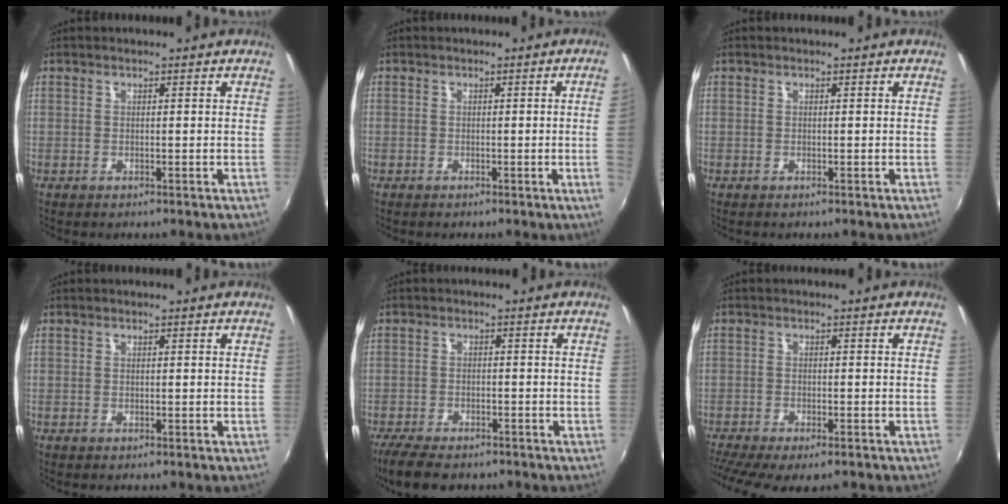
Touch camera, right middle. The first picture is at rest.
{"total": 2.3, "force": [-0.1, -1.3, 1.9], "torque": [-0.029, -0.011, 0.003]}
{"total": 0.0}
{"total": 0.0}
{"total": 8.7, "force": [-7.0, 2.8, 4.2], "torque": [-0.104, -0.028, -0.121]}
{"total": 9.2, "force": [-7.2, 2.1, 5.3], "torque": [-0.123, -0.041, -0.119]}